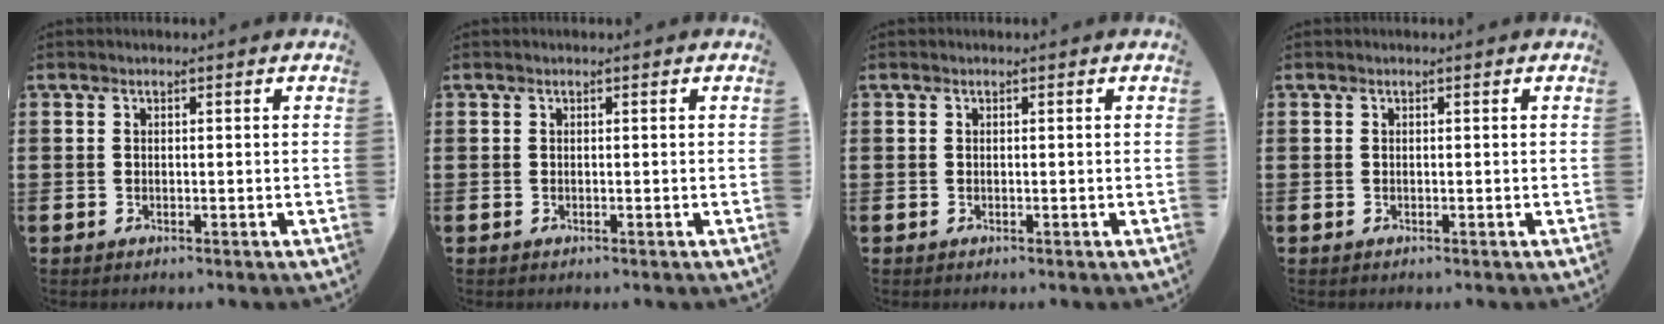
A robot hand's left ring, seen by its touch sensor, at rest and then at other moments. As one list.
[{"total": 0.0}, {"total": 0.0}, {"total": 0.0}]